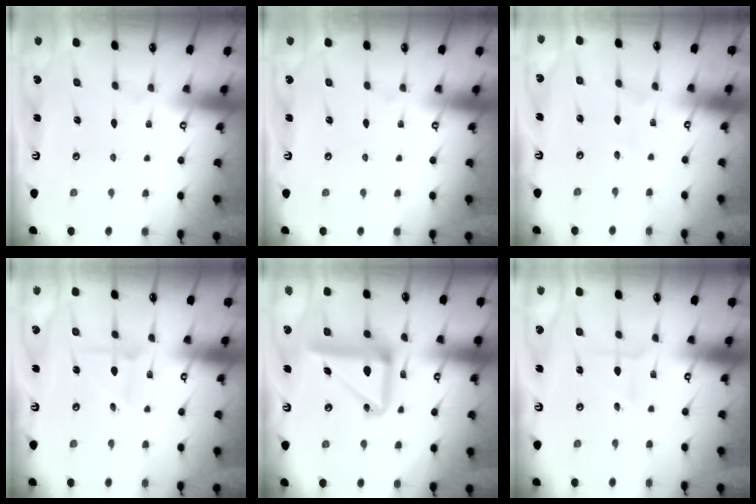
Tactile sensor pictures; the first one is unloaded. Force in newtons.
{"total": 0.0}
{"total": 1.7, "press": 1.6, "slide": 0.5}
{"total": 2.3, "press": 2.3, "slide": 0.2}
{"total": 15.1, "press": 14.9, "slide": 1.9}
{"total": 1.8, "press": 1.8, "slide": 0.2}